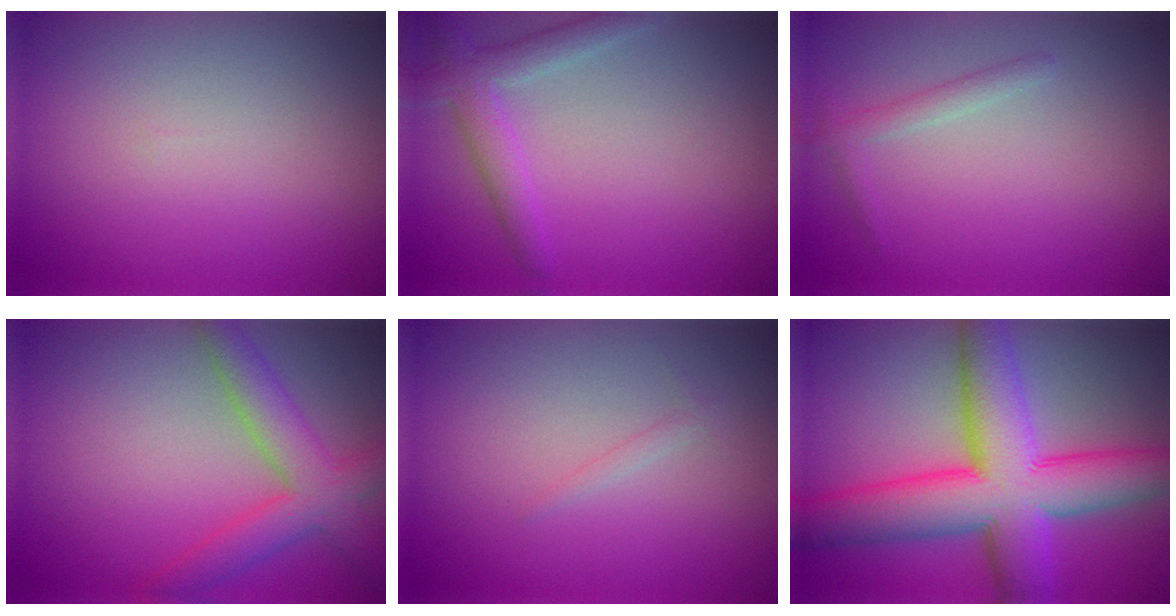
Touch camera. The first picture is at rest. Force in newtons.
{"total": 3.1, "press": 3.1, "slide": 0.2}
{"total": 1.3, "press": 1.3, "slide": 0.0}
{"total": 5.0, "press": 5.0, "slide": 0.1}
{"total": 0.6, "press": 0.6, "slide": 0.1}
{"total": 11.6, "press": 11.6, "slide": 0.1}